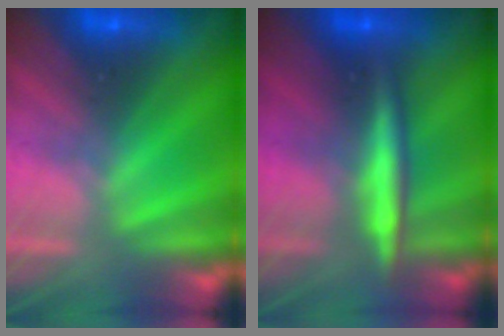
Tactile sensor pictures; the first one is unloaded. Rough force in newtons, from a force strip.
{"total": 2.8}